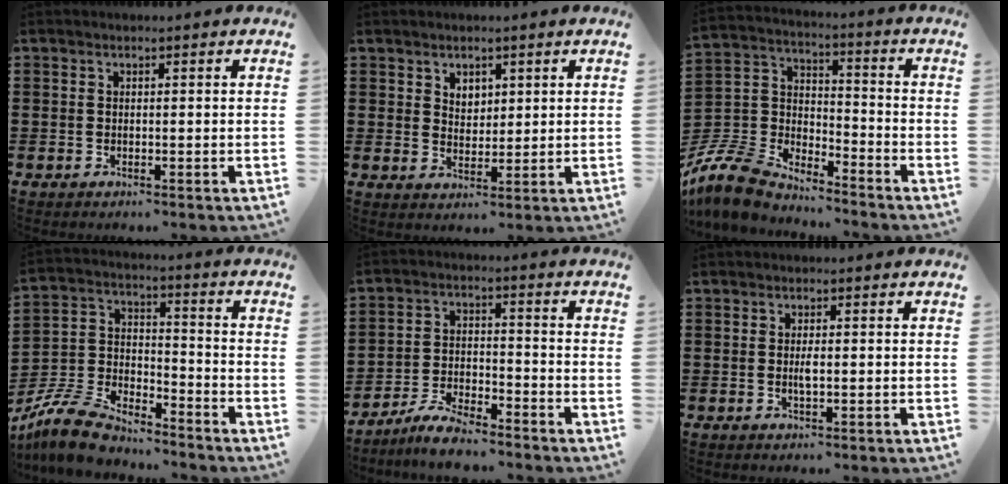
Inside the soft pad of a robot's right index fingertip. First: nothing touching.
{"total": 2.6, "force": [1.9, 1.8, 0.3], "torque": [-0.013, 0.007, 0.036]}
{"total": 8.4, "force": [-7.8, 2.5, 1.8], "torque": [-0.083, -0.002, -0.166]}
{"total": 9.4, "force": [-8.6, 2.2, 3.0], "torque": [-0.076, 0.017, -0.172]}
{"total": 5.4, "force": [-5.0, 0.8, 1.8], "torque": [-0.044, 0.004, -0.098]}
{"total": 1.6, "force": [-0.1, 0.4, 1.6], "torque": [-0.039, -0.003, -0.005]}